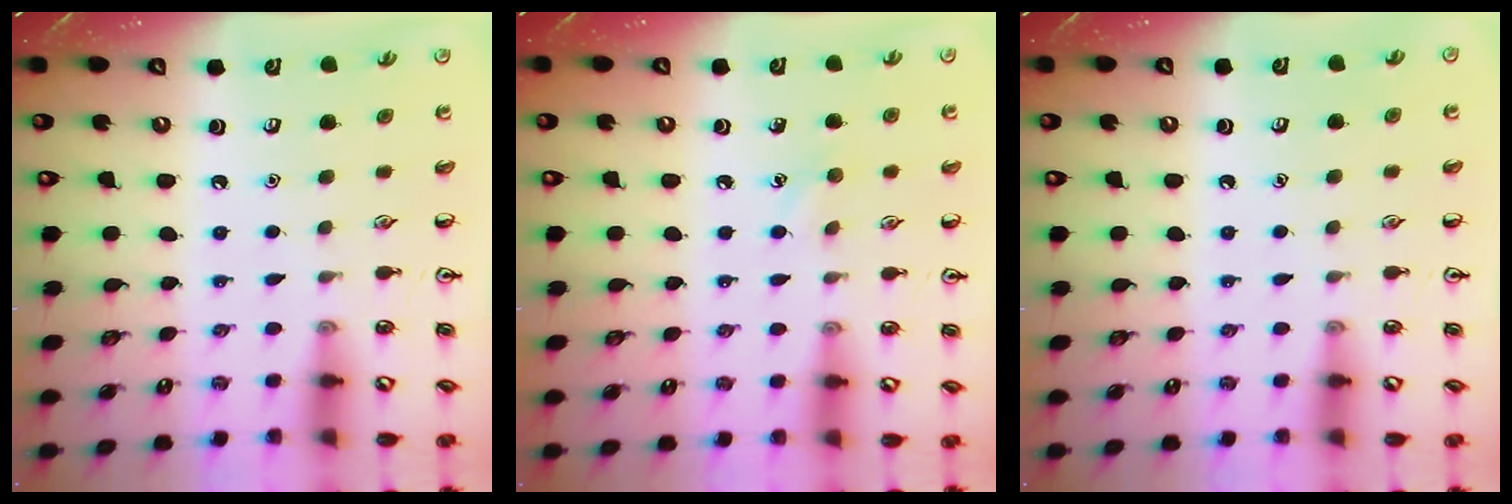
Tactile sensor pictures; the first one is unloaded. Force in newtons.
{"total": 5.9, "press": 5.7, "slide": 1.7}
{"total": 0.0}